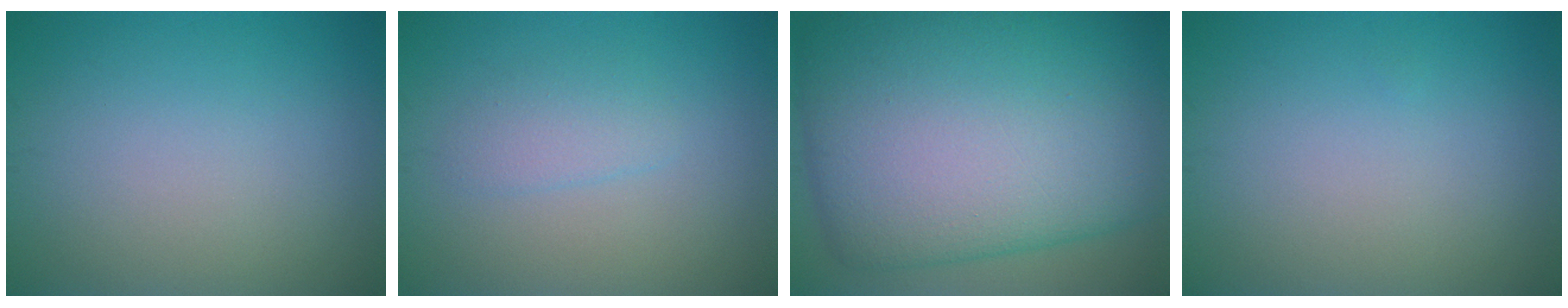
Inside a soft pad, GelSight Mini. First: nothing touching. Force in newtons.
{"total": 1.8, "press": 1.8, "slide": 0.2}
{"total": 18.3, "press": 18.3, "slide": 0.8}
{"total": 0.0}